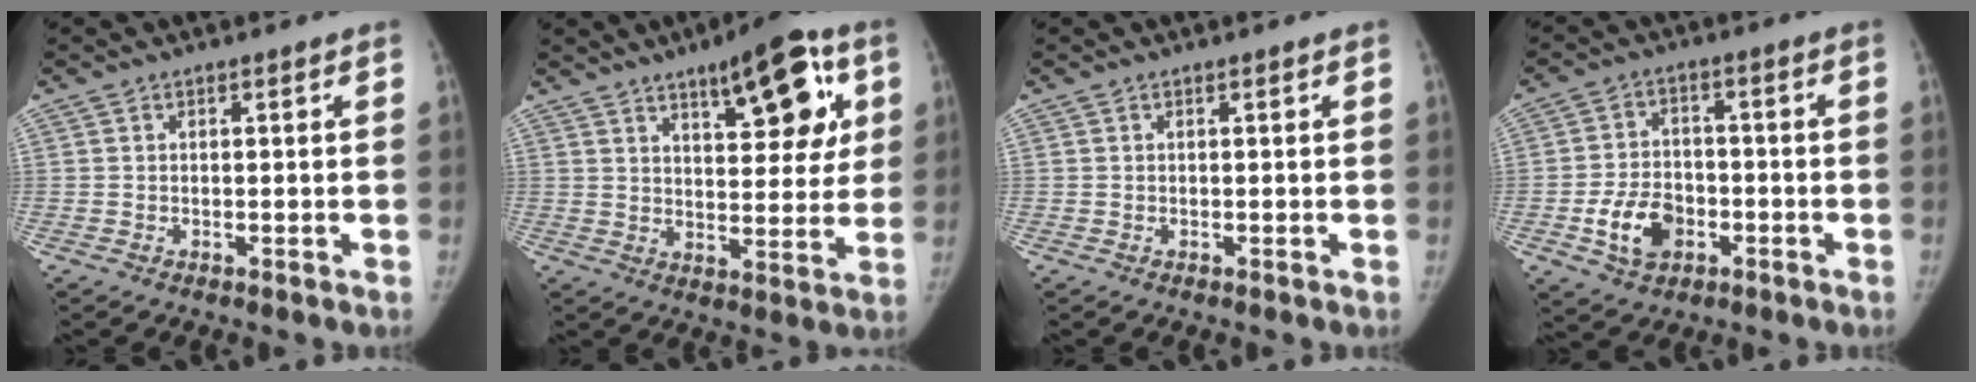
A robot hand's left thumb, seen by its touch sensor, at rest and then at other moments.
{"total": 15.3, "force": [7.1, 5.9, 12.2], "torque": [-0.124, -0.018, 0.098]}
{"total": 0.0}
{"total": 9.2, "force": [-3.4, 6.6, 5.3], "torque": [-0.078, 0.019, -0.058]}